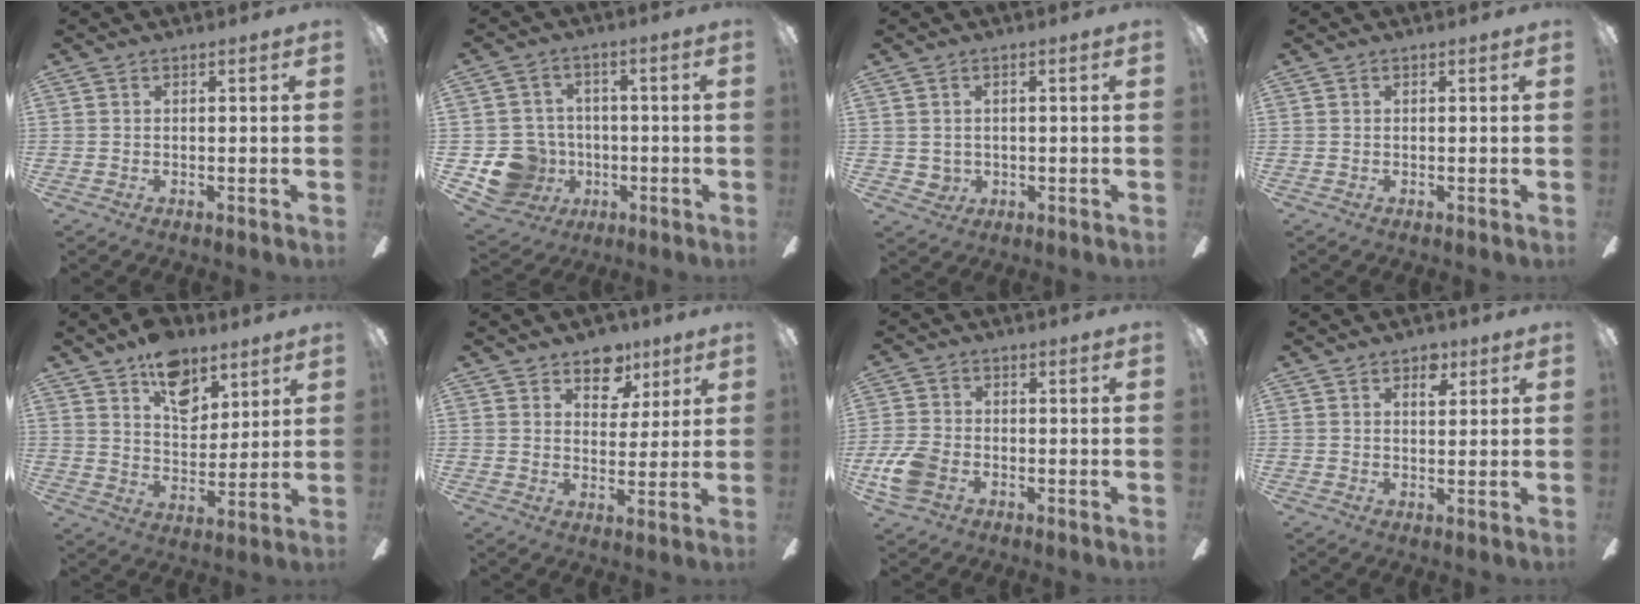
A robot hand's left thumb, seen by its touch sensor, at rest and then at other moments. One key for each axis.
{"total": 10.8, "fx": -3.4, "fy": 9.9, "fz": 2.8, "tx": -0.085, "ty": 0.028, "tz": -0.051}
{"total": 2.3, "fx": 0.6, "fy": 2.2, "fz": 0.3, "tx": -0.012, "ty": 0.003, "tz": 0.011}
{"total": 0.0}
{"total": 12.3, "fx": 8.0, "fy": 7.3, "fz": 5.9, "tx": -0.074, "ty": -0.037, "tz": 0.143}
{"total": 8.9, "fx": 5.8, "fy": 5.9, "fz": 3.3, "tx": -0.030, "ty": -0.028, "tz": 0.100}
{"total": 7.9, "fx": -2.9, "fy": 5.5, "fz": 5.0, "tx": -0.115, "ty": 0.011, "tz": -0.053}
{"total": 4.2, "fx": 2.5, "fy": 2.5, "fz": 2.4, "tx": -0.014, "ty": -0.007, "tz": 0.035}